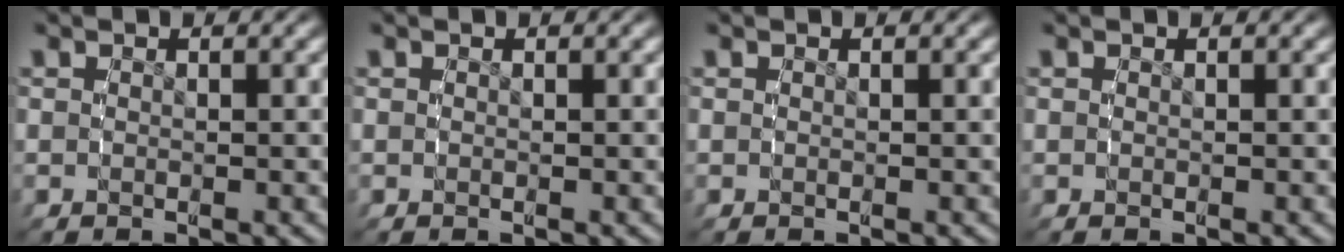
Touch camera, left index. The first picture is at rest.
{"total": 0.0}
{"total": 0.0}
{"total": 0.0}